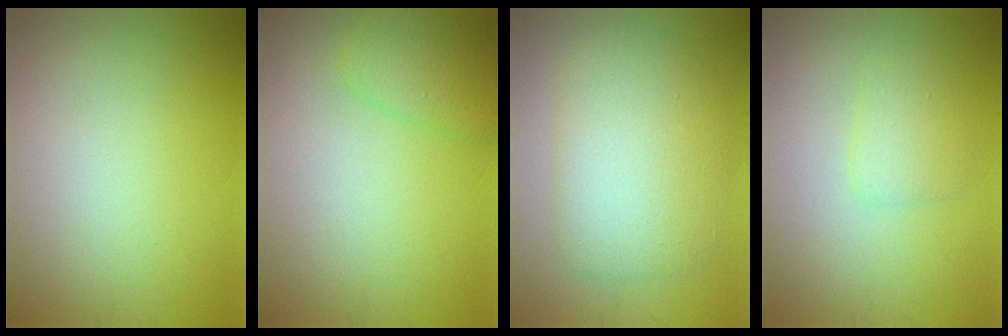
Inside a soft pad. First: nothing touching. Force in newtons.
{"total": 2.7, "press": 2.7, "slide": 0.2}
{"total": 5.8, "press": 5.8, "slide": 0.1}
{"total": 1.8, "press": 1.8, "slide": 0.0}